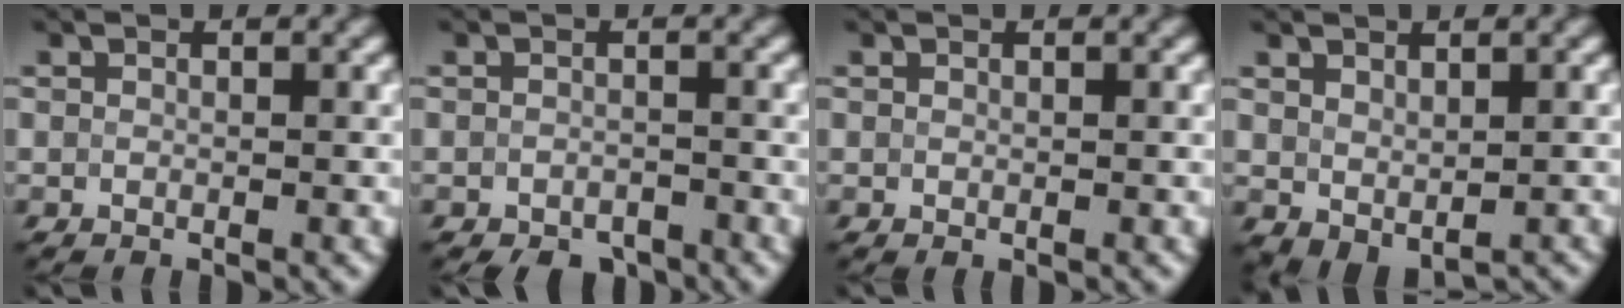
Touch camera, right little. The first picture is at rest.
{"total": 2.9, "force": [-2.4, 1.5, 0.0], "torque": [0.007, -0.005, -0.056]}
{"total": 0.0}
{"total": 1.1, "force": [0.2, 0.5, 1.0], "torque": [-0.019, -0.020, 0.009]}